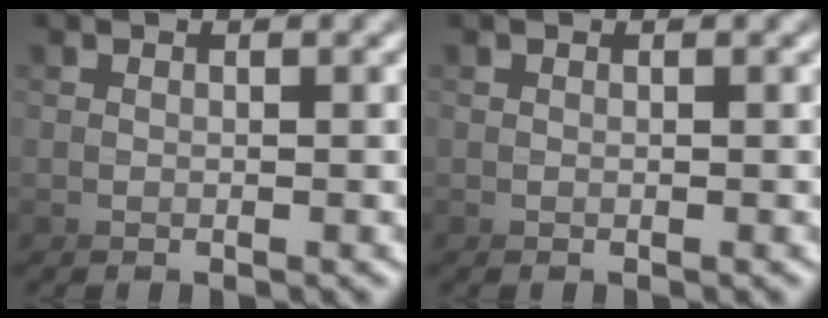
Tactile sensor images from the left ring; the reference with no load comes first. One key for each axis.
{"total": 0.0}